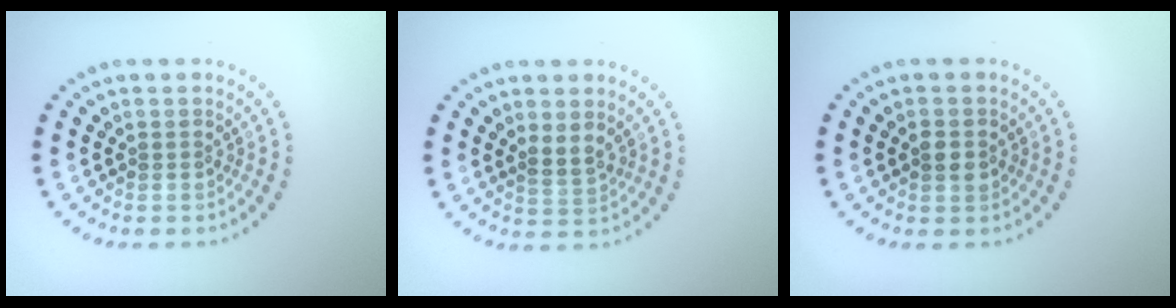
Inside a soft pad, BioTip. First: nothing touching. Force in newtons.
{"total": 1.7, "press": 1.4, "slide": 0.9}
{"total": 2.1, "press": 2.1, "slide": 0.1}